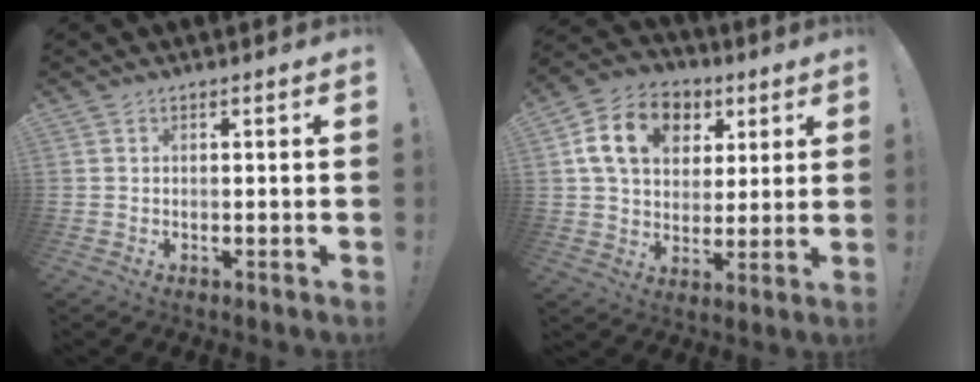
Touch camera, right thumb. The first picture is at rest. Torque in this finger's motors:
{"motor_torque": [0.58, 0.93, 0.98, 0.29, 0.03]}